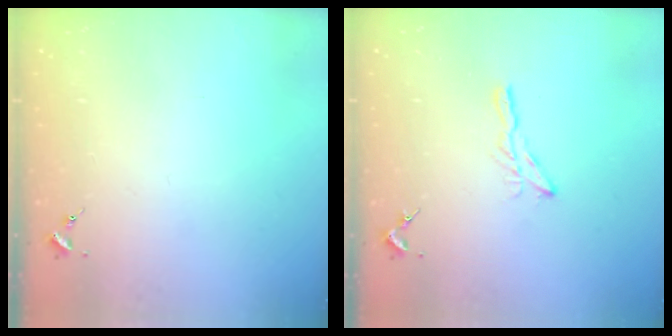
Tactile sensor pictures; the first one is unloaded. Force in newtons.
{"total": 6.1, "press": 6.1, "slide": 0.3}